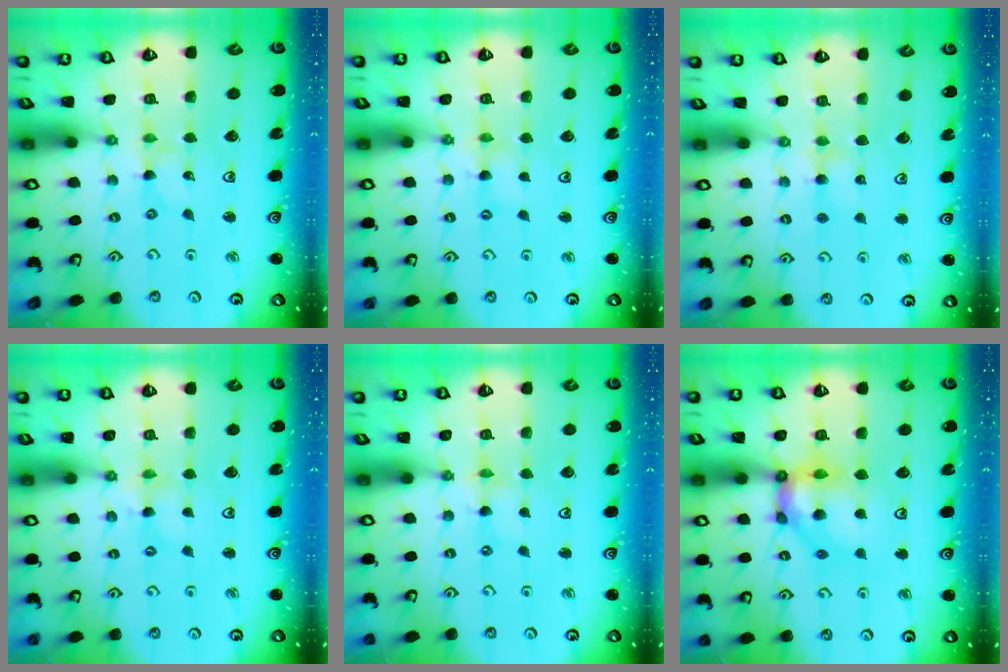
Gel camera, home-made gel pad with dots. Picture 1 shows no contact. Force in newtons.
{"total": 1.8, "press": 1.8, "slide": 0.3}
{"total": 4.2, "press": 4.2, "slide": 0.4}
{"total": 2.0, "press": 2.0, "slide": 0.2}
{"total": 0.8, "press": 0.7, "slide": 0.2}
{"total": 12.0, "press": 11.9, "slide": 1.6}